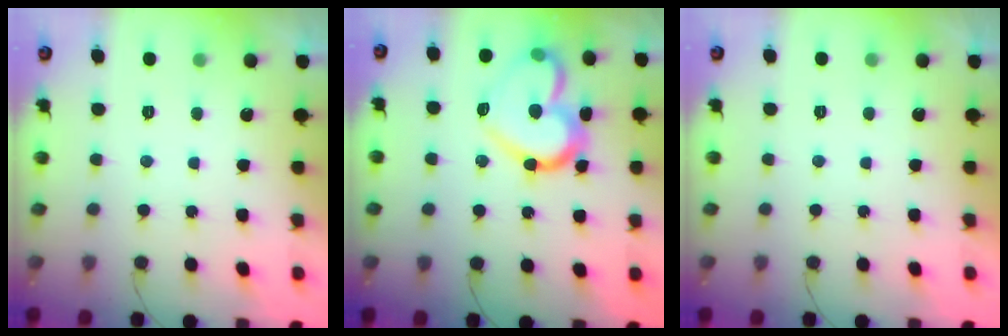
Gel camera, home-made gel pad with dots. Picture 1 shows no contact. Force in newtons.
{"total": 18.6, "press": 18.6, "slide": 1.5}
{"total": 1.7, "press": 1.7, "slide": 0.0}